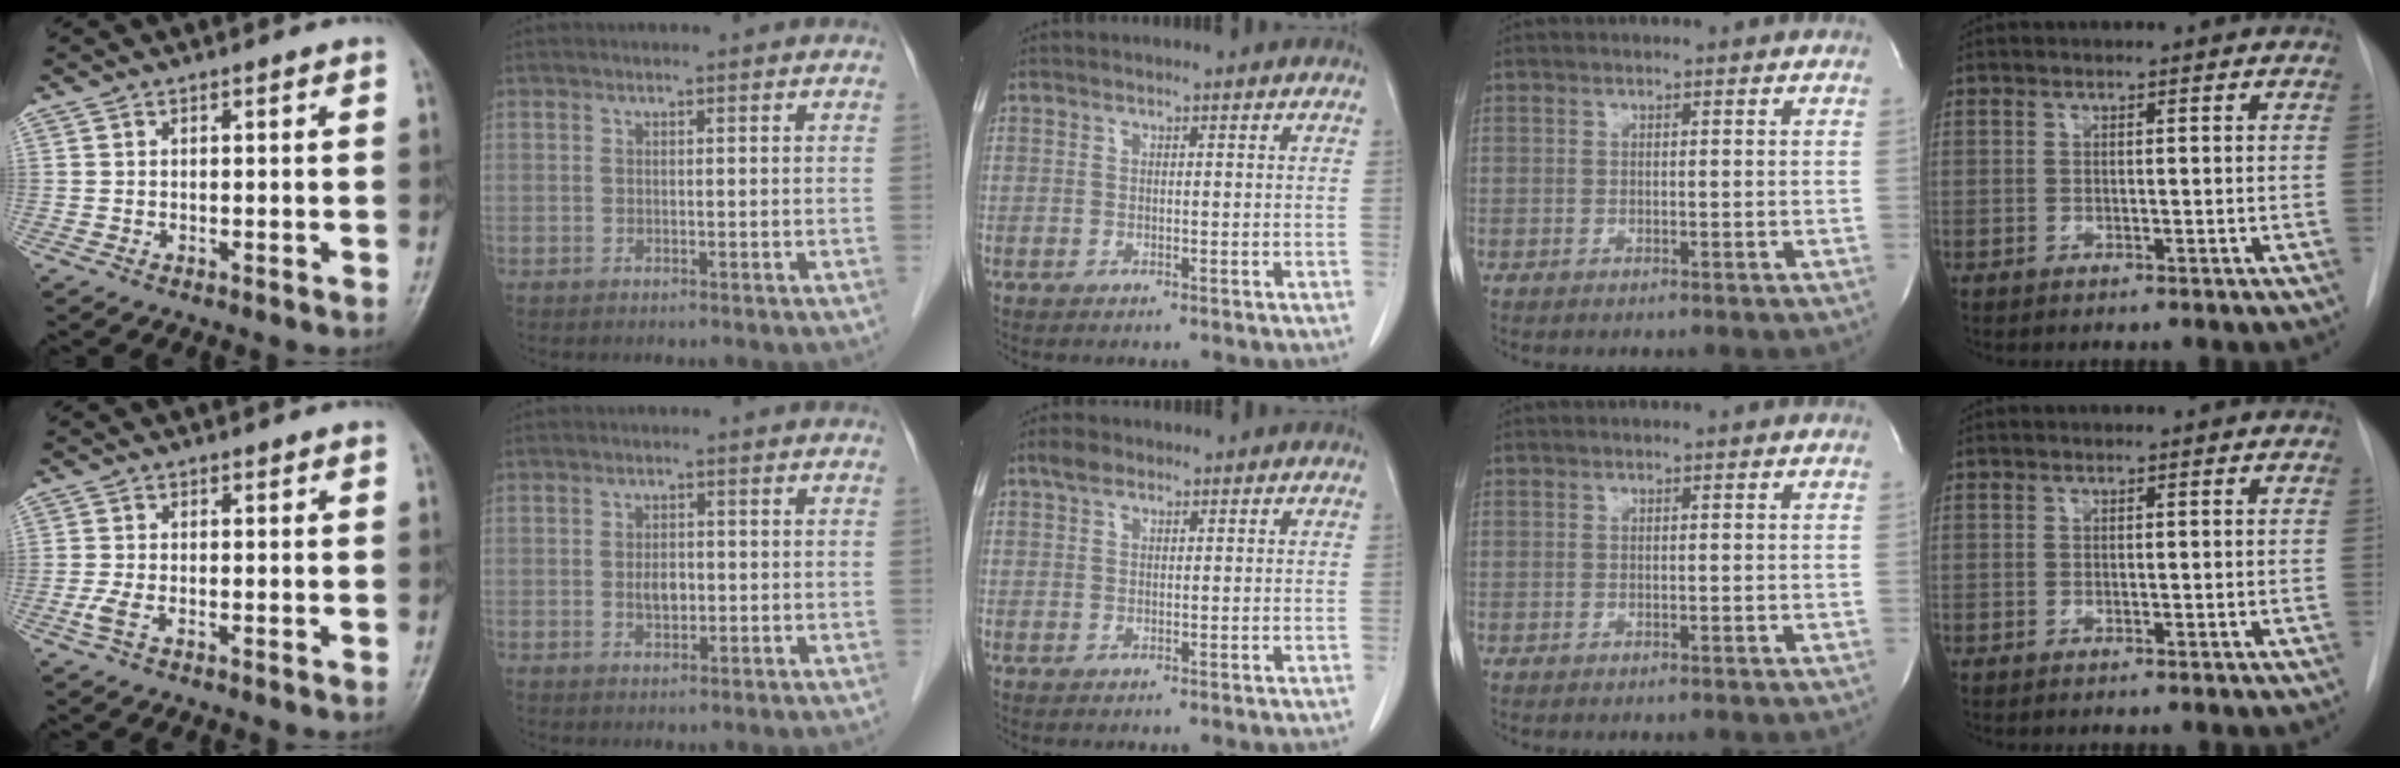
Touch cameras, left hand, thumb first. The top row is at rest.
{"thumb": {"total": 2.0, "force": [-0.8, 0.9, 1.6], "torque": [-0.043, -0.003, -0.018]}, "index": {"total": 2.4, "force": [-0.4, 1.4, 2.0], "torque": [-0.036, 0.000, -0.003]}, "middle": {"total": 1.9, "force": [1.4, 0.9, 1.0], "torque": [-0.025, 0.010, 0.025]}}